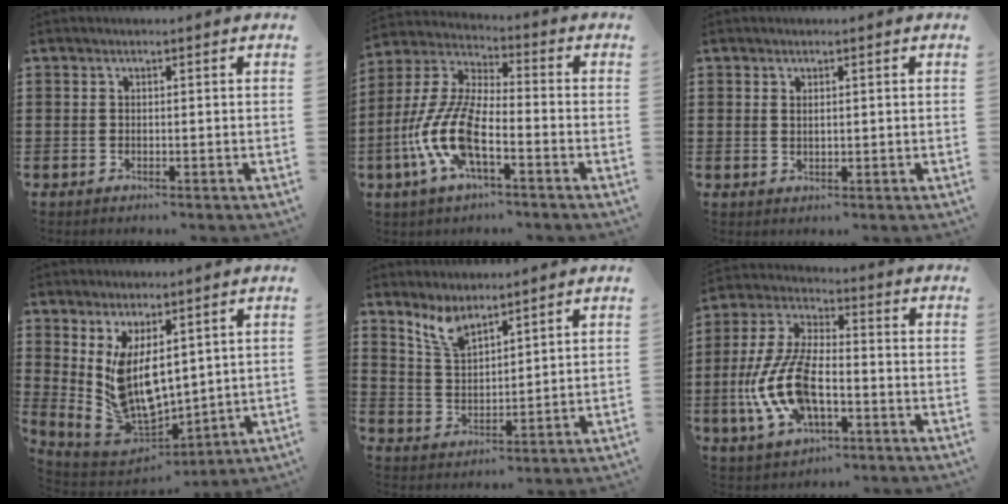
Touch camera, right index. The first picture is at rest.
{"total": 11.0, "force": [-4.1, 3.8, 9.5], "torque": [-0.234, -0.014, -0.083]}
{"total": 0.9, "force": [0.6, 0.4, 0.6], "torque": [-0.012, 0.004, 0.010]}
{"total": 9.7, "force": [2.5, 5.6, 7.5], "torque": [-0.181, -0.031, 0.051]}
{"total": 5.6, "force": [4.6, 1.8, 2.5], "torque": [-0.064, -0.009, 0.086]}
{"total": 12.5, "force": [-3.2, 5.9, 10.5], "torque": [-0.248, -0.009, -0.064]}